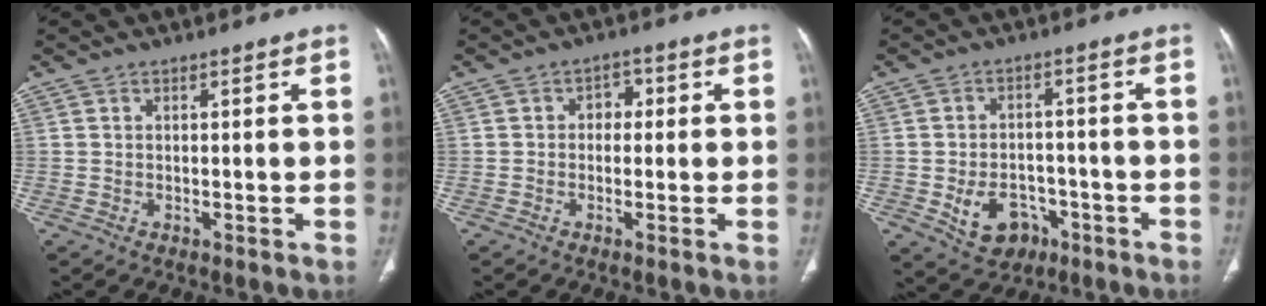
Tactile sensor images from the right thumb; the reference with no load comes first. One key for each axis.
{"total": 2.8, "fx": 0.1, "fy": 2.2, "fz": 1.7, "tx": -0.007, "ty": 0.011, "tz": -0.007}
{"total": 8.7, "fx": -3.4, "fy": 6.6, "fz": 4.6, "tx": -0.054, "ty": 0.027, "tz": -0.040}